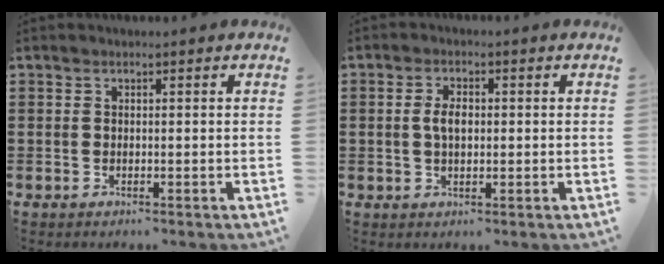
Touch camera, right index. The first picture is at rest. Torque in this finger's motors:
{"motor_torque": [1.49, 0.62, 0.44, 0.12]}